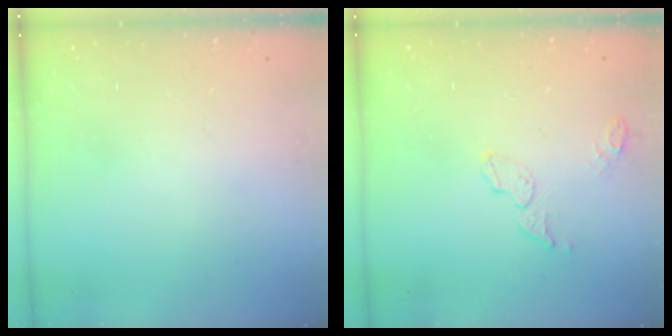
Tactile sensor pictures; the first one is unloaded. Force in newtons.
{"total": 4.4, "press": 4.4, "slide": 0.4}